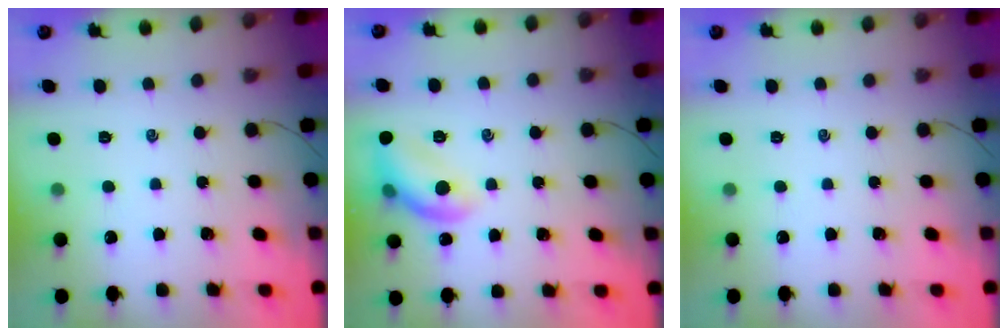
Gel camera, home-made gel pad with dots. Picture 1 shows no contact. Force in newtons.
{"total": 11.2, "press": 11.2, "slide": 0.1}
{"total": 0.0}